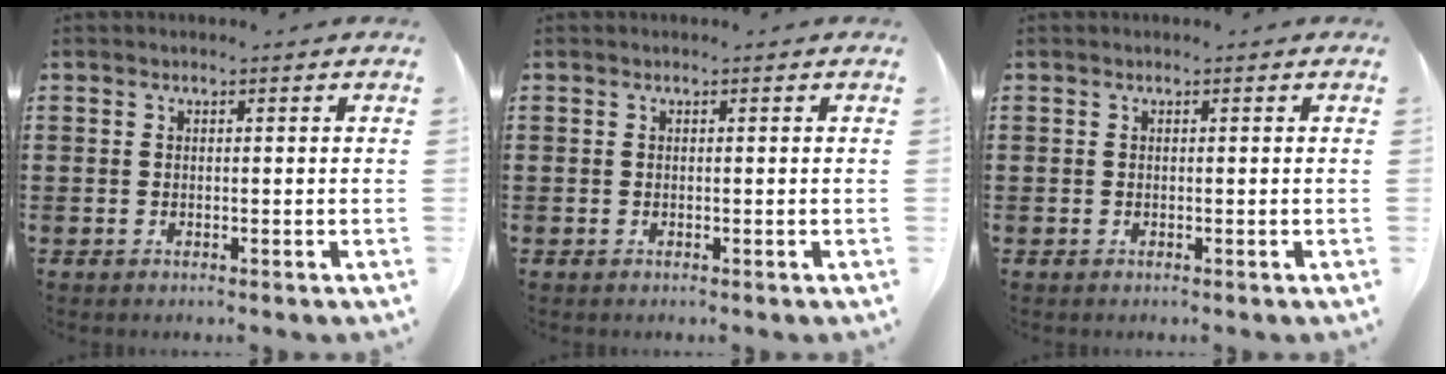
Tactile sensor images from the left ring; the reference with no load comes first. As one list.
[{"total": 0.0}, {"total": 0.0}]